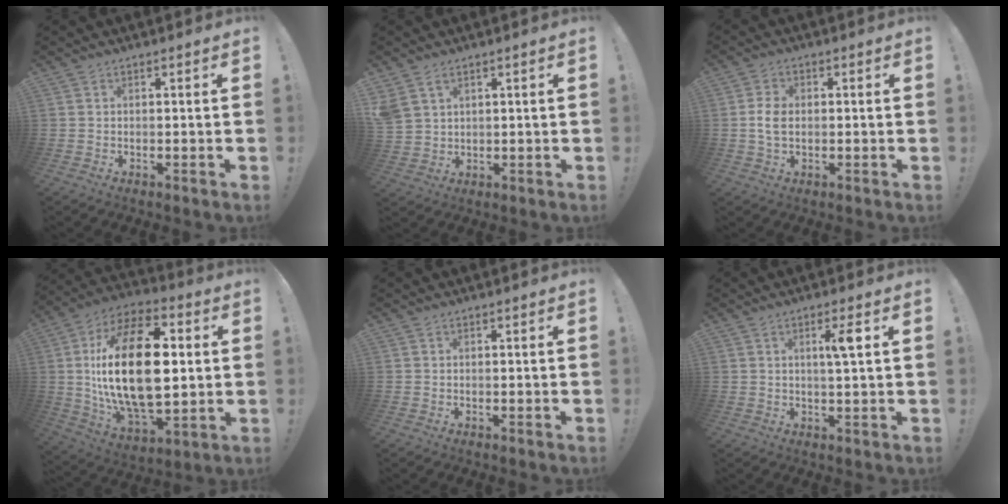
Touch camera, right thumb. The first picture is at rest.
{"total": 4.9, "force": [2.9, 3.3, 2.1], "torque": [-0.045, -0.013, 0.058]}
{"total": 5.1, "force": [-0.2, 3.3, 3.9], "torque": [-0.084, 0.003, -0.007]}
{"total": 29.3, "force": [2.1, 15.6, 24.8], "torque": [-0.469, -0.007, 0.035]}
{"total": 0.0}
{"total": 5.2, "force": [1.6, 0.3, 4.9], "torque": [-0.067, -0.010, 0.014]}